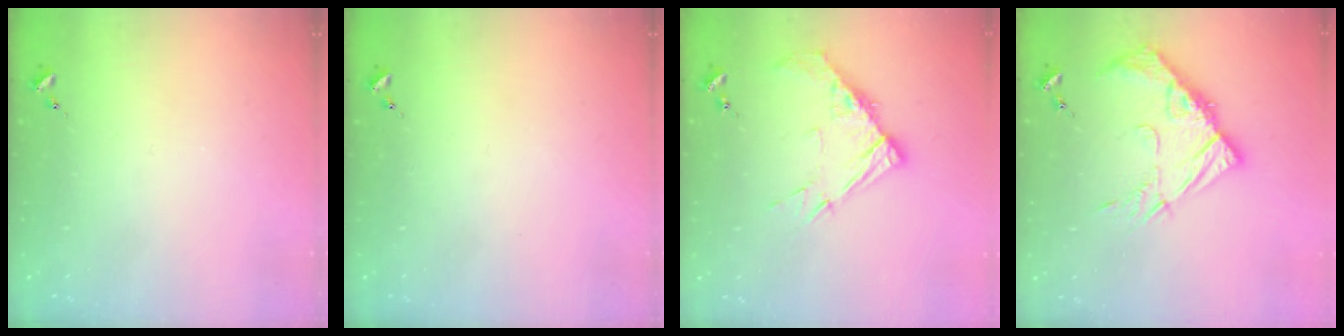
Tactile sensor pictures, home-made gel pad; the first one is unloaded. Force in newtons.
{"total": 0.0}
{"total": 11.1, "press": 11.0, "slide": 1.1}
{"total": 13.4, "press": 13.4, "slide": 1.0}